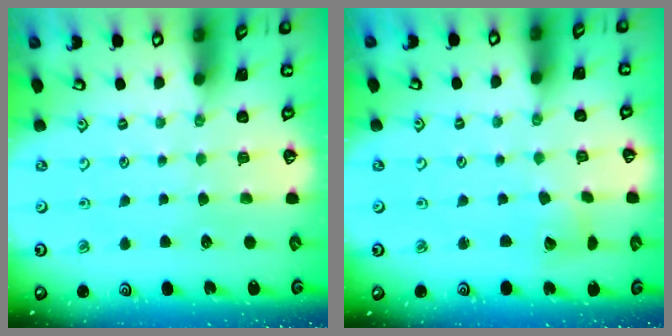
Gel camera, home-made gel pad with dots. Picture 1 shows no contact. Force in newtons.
{"total": 3.1, "press": 3.1, "slide": 0.4}